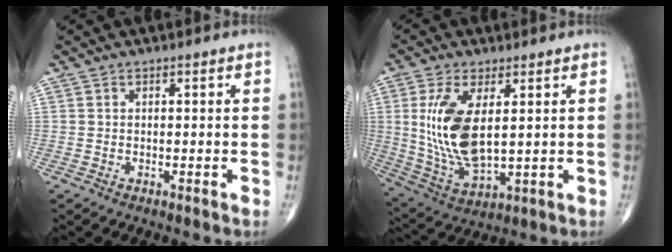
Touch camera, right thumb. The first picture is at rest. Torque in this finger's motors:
{"motor_torque": [0.08, 0.66, 1.31, 0.42, 0.17]}